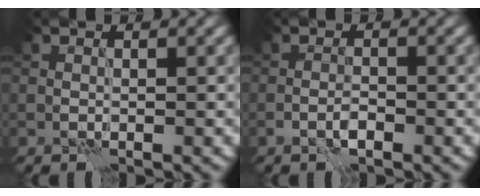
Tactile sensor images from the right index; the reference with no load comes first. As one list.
[{"total": 1.3, "force": [-0.8, 0.4, 0.9], "torque": [-0.017, 0.003, -0.018]}]